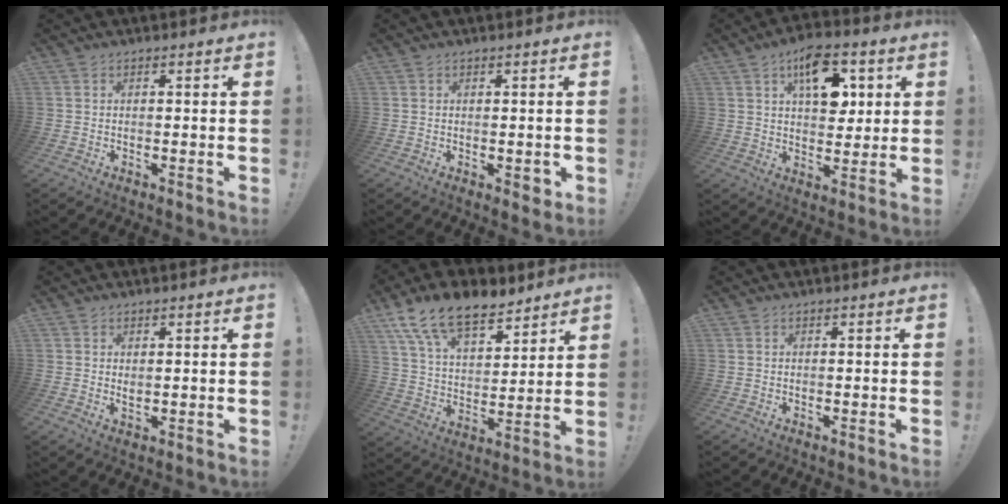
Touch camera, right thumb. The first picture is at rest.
{"total": 2.2, "force": [-0.1, 1.2, 1.9], "torque": [-0.013, -0.002, -0.002]}
{"total": 14.0, "force": [5.8, 8.0, 9.9], "torque": [-0.133, -0.011, 0.102]}
{"total": 1.4, "force": [0.7, 0.9, 0.8], "torque": [-0.008, -0.002, 0.012]}
{"total": 16.6, "force": [11.8, 7.9, 8.5], "torque": [-0.152, -0.078, 0.217]}
{"total": 0.0}